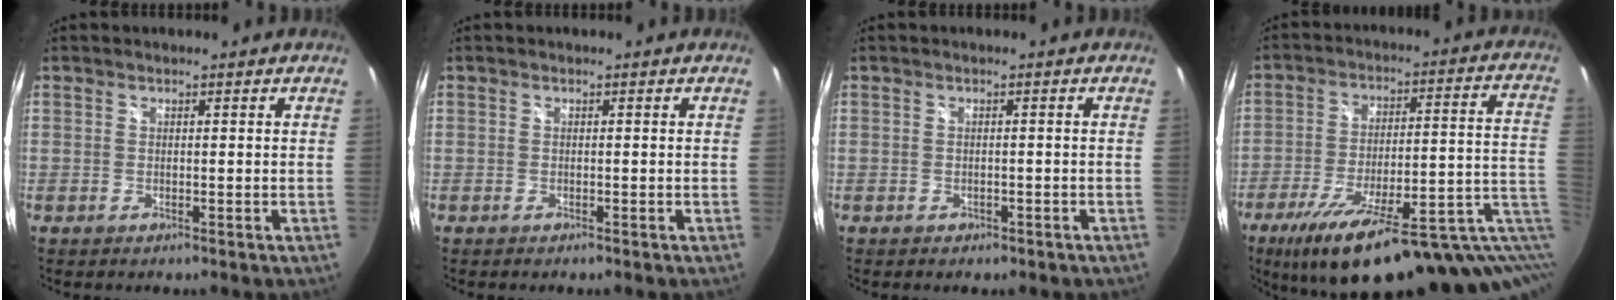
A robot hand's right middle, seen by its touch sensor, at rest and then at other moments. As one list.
[{"total": 0.0}, {"total": 1.8, "force": [-1.2, 1.1, 0.7], "torque": [-0.012, -0.003, -0.011]}, {"total": 27.4, "force": [-15.2, 7.0, 21.7], "torque": [-0.293, -0.032, -0.200]}]